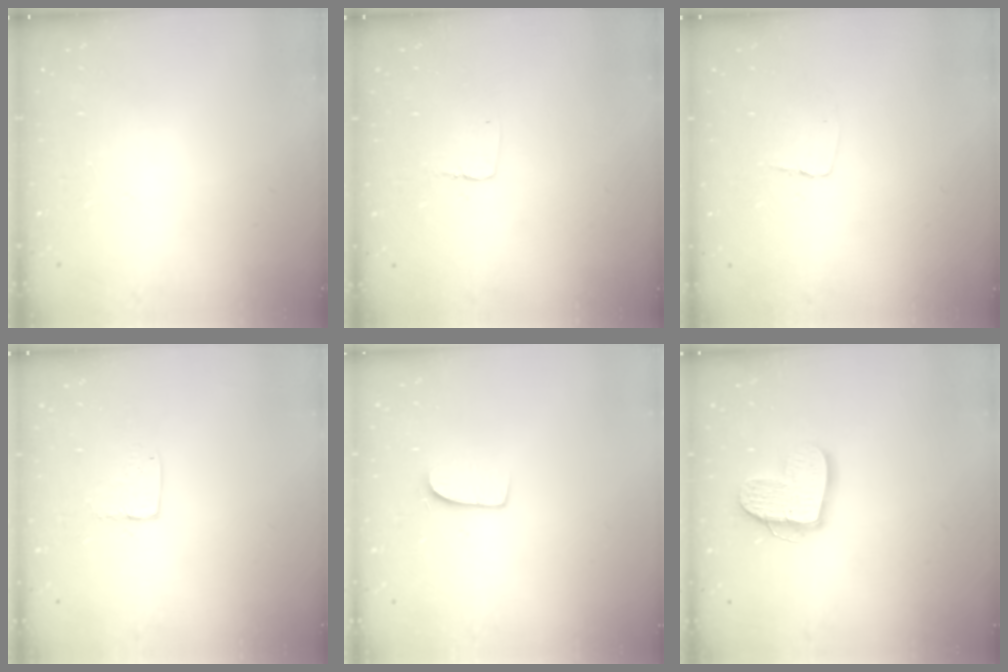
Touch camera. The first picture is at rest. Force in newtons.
{"total": 2.9, "press": 2.9, "slide": 0.2}
{"total": 3.0, "press": 3.0, "slide": 0.3}
{"total": 3.4, "press": 3.4, "slide": 0.2}
{"total": 6.8, "press": 6.8, "slide": 0.4}
{"total": 14.0, "press": 13.9, "slide": 1.2}